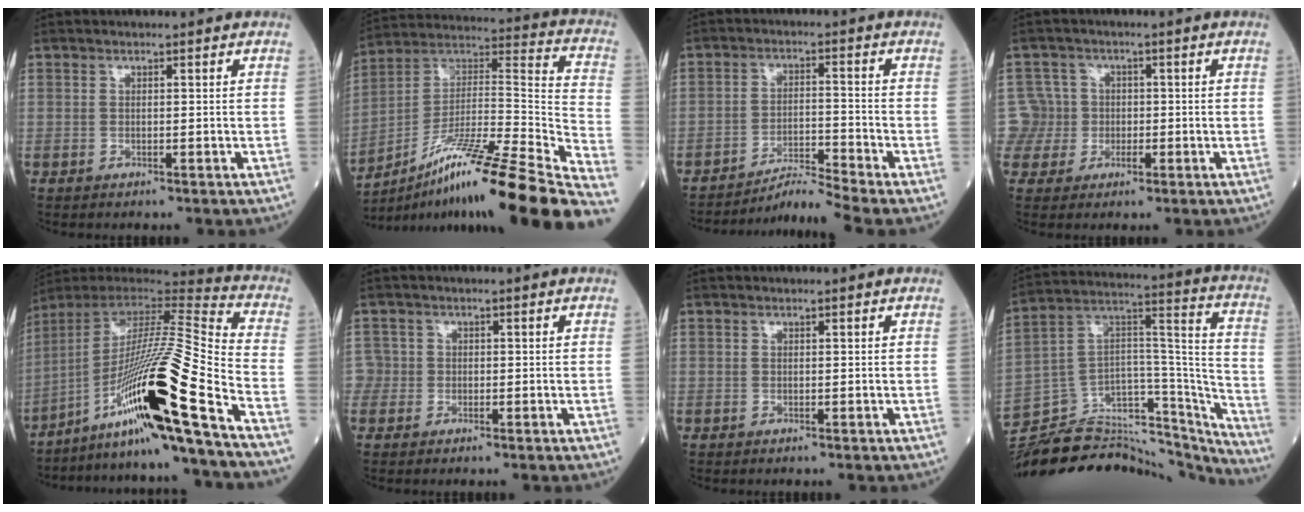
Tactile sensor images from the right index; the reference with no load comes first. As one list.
[{"total": 27.9, "force": [-19.8, 0.1, 19.7], "torque": [-0.245, 0.002, -0.336]}, {"total": 5.6, "force": [-4.9, -2.6, 0.5], "torque": [-0.019, -0.012, -0.090]}, {"total": 5.0, "force": [-0.3, 4.9, -0.6], "torque": [0.024, 0.017, -0.006]}, {"total": 23.0, "force": [-12.4, -1.7, 19.2], "torque": [-0.337, -0.025, -0.224]}, {"total": 1.9, "force": [-0.4, 1.8, -0.3], "torque": [0.019, 0.007, -0.012]}, {"total": 0.0}, {"total": 34.1, "force": [-31.5, 6.4, 11.4], "torque": [-0.137, 0.007, -0.459]}]